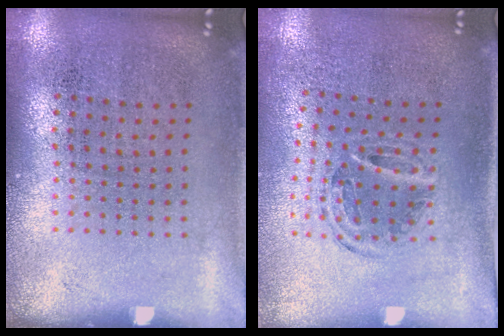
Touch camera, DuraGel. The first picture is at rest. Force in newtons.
{"total": 1.1, "press": 1.0, "slide": 0.2}